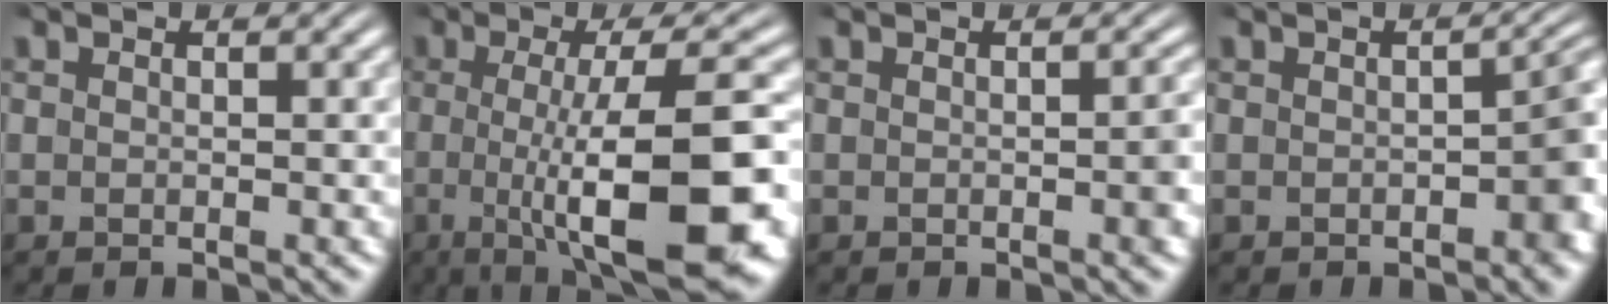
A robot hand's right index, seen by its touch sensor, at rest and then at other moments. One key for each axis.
{"total": 12.4, "fx": -3.1, "fy": 3.5, "fz": 11.4, "tx": -0.171, "ty": -0.020, "tz": -0.028}
{"total": 1.3, "fx": -0.4, "fy": 0.1, "fz": 1.2, "tx": -0.012, "ty": 0.003, "tz": -0.008}
{"total": 3.6, "fx": -0.9, "fy": 1.4, "fz": 3.2, "tx": -0.034, "ty": -0.002, "tz": -0.013}